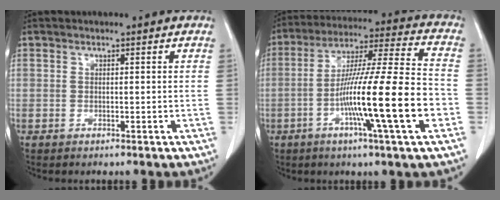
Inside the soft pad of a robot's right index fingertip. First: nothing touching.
{"total": 19.5, "force": [-5.6, 0.1, 18.6], "torque": [-0.311, -0.007, -0.099]}